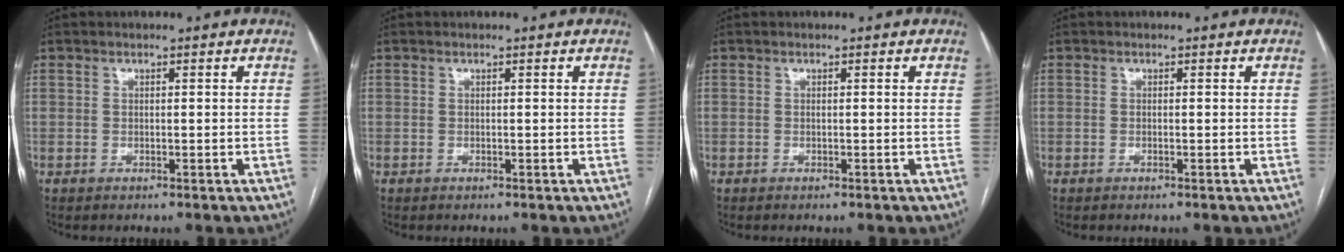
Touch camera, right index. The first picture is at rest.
{"total": 0.0}
{"total": 0.0}
{"total": 0.0}